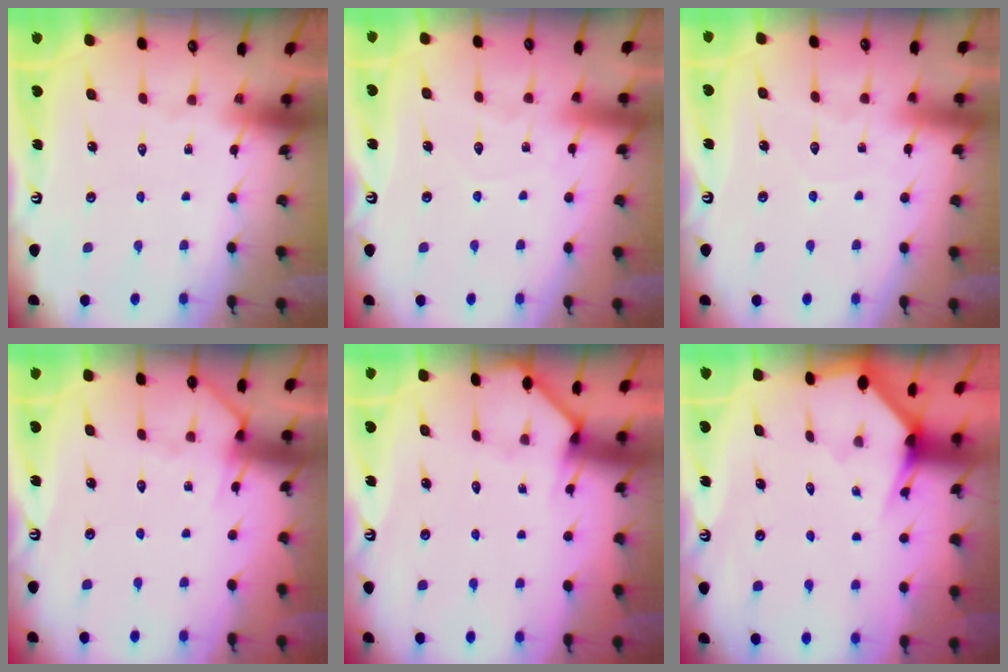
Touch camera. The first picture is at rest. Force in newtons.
{"total": 5.4, "press": 5.4, "slide": 0.5}
{"total": 4.5, "press": 4.4, "slide": 0.5}
{"total": 4.8, "press": 4.7, "slide": 0.6}
{"total": 2.5, "press": 2.5, "slide": 0.1}
{"total": 2.3, "press": 2.3, "slide": 0.1}